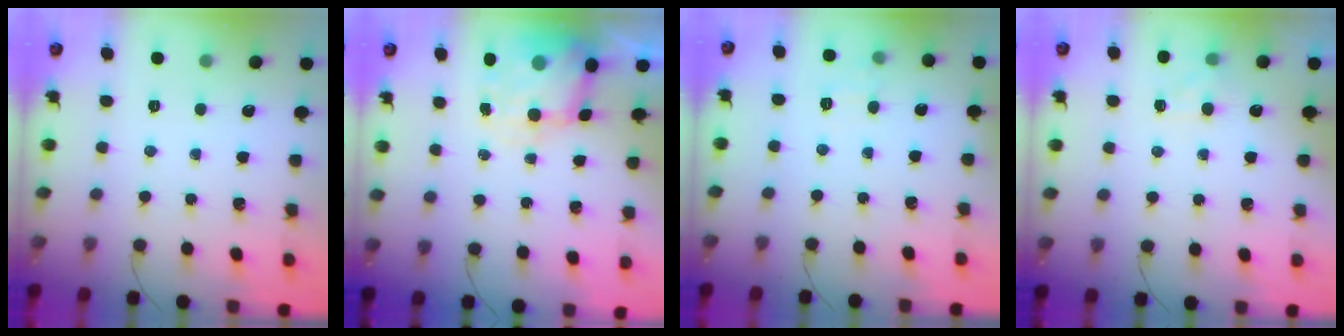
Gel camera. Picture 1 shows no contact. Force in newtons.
{"total": 8.2, "press": 8.0, "slide": 1.8}
{"total": 6.9, "press": 6.7, "slide": 1.6}
{"total": 5.1, "press": 4.9, "slide": 1.5}